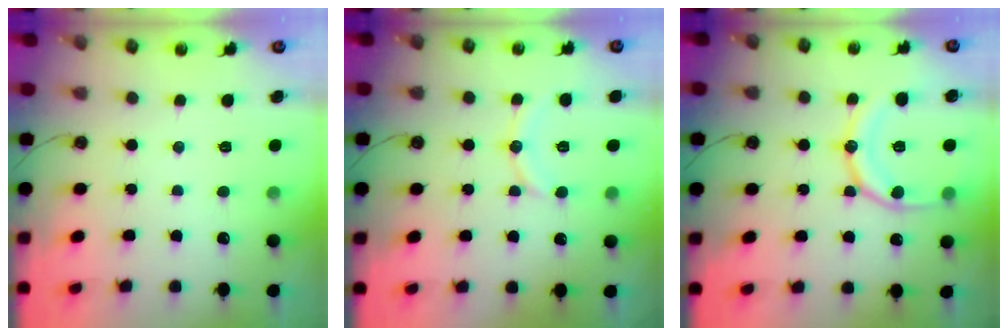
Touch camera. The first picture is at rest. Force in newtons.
{"total": 9.2, "press": 9.0, "slide": 2.3}
{"total": 15.0, "press": 14.9, "slide": 1.4}